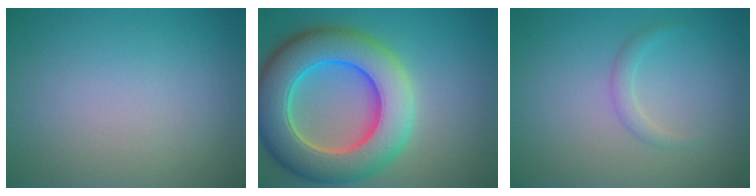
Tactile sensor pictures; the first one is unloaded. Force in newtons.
{"total": 11.3, "press": 11.3, "slide": 0.8}
{"total": 1.2, "press": 1.2, "slide": 0.1}